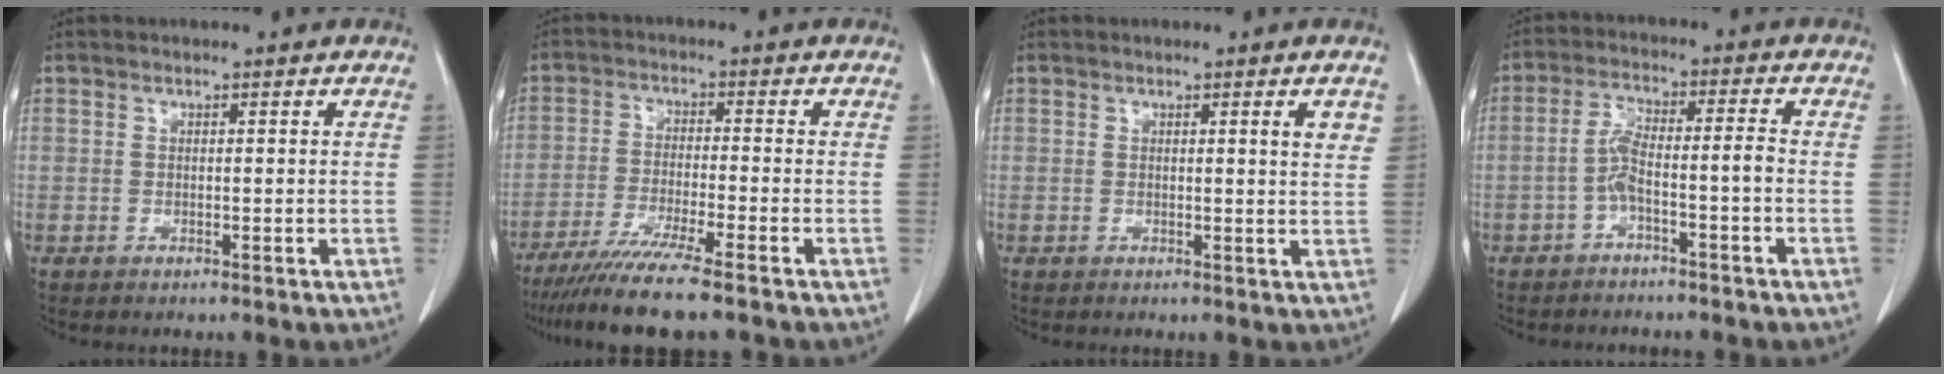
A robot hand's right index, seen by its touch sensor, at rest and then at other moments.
{"total": 10.1, "force": [-8.0, -0.8, 6.2], "torque": [-0.096, -0.030, -0.131]}
{"total": 2.8, "force": [1.3, 0.1, 2.4], "torque": [-0.030, -0.005, 0.013]}
{"total": 5.1, "force": [-2.1, 0.3, 4.7], "torque": [-0.095, 0.025, -0.036]}